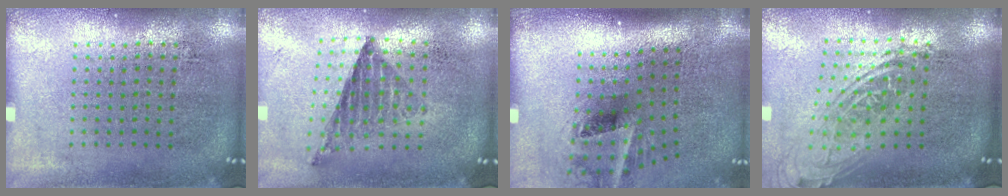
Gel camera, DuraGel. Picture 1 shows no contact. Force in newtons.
{"total": 0.8, "press": 0.8, "slide": 0.1}
{"total": 1.9, "press": 1.2, "slide": 1.4}
{"total": 1.9, "press": 1.4, "slide": 1.2}